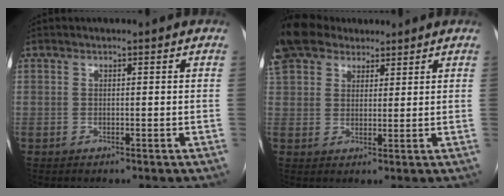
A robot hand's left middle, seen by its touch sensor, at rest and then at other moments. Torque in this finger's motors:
{"motor_torque": [1.07, -1.07, 1.05, 0.21]}